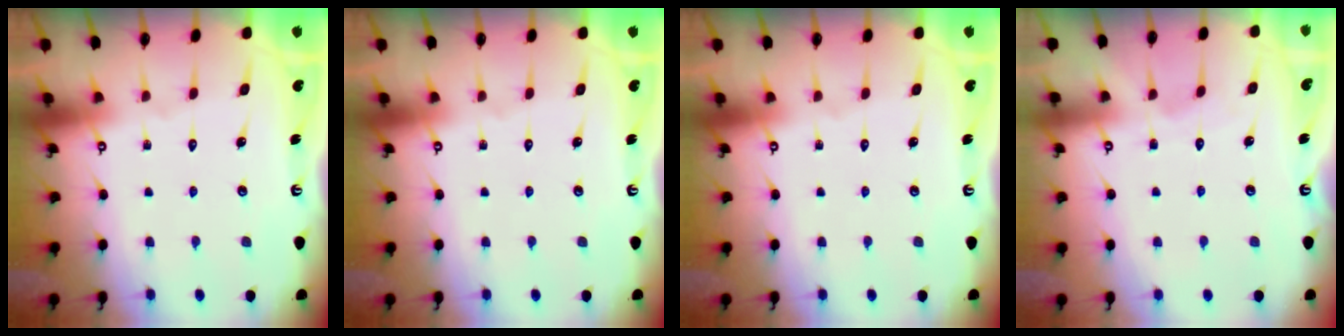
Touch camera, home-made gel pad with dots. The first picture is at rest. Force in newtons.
{"total": 0.0}
{"total": 0.0}
{"total": 3.4, "press": 3.3, "slide": 0.4}